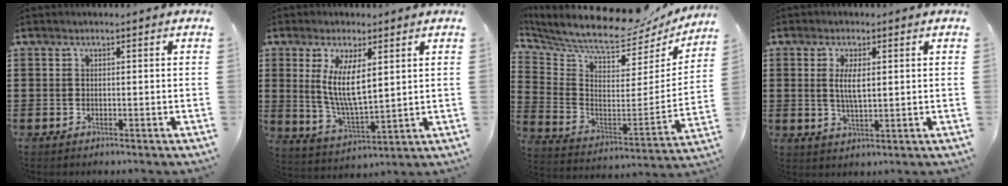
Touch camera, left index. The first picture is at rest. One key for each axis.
{"total": 8.6, "fx": 2.4, "fy": 3.2, "fz": 7.6, "tx": -0.151, "ty": 0.000, "tz": 0.040}
{"total": 8.2, "fx": 7.6, "fy": 1.3, "fz": 2.8, "tx": -0.088, "ty": -0.070, "tz": 0.125}
{"total": 3.9, "fx": 0.7, "fy": 1.3, "fz": 3.6, "tx": -0.073, "ty": 0.006, "tz": 0.011}